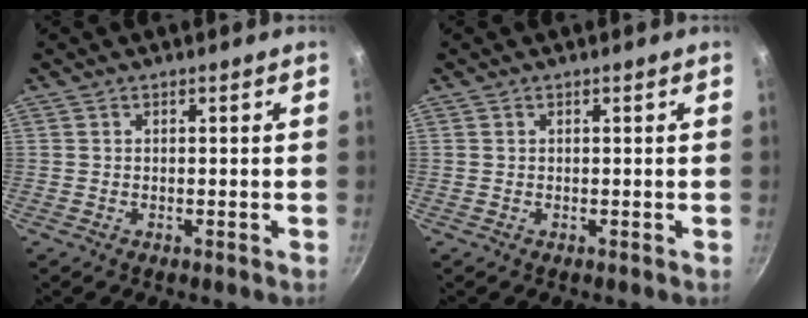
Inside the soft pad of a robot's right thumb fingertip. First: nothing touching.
{"total": 0.0}